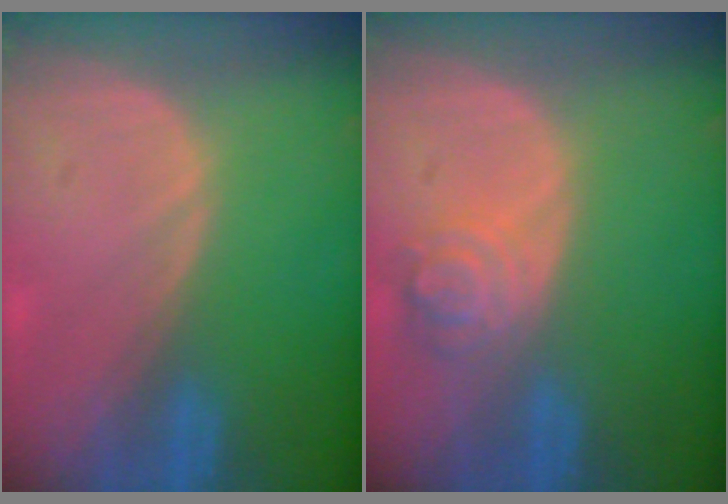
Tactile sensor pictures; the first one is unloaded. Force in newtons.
{"total": 4.4, "press": 4.1, "slide": 1.6}